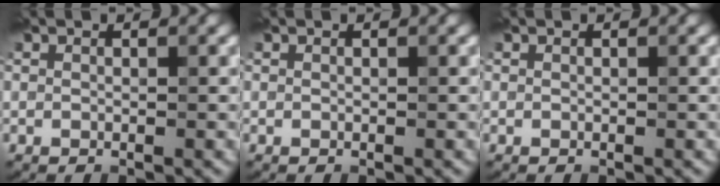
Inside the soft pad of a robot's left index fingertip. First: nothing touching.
{"total": 0.0}
{"total": 0.0}